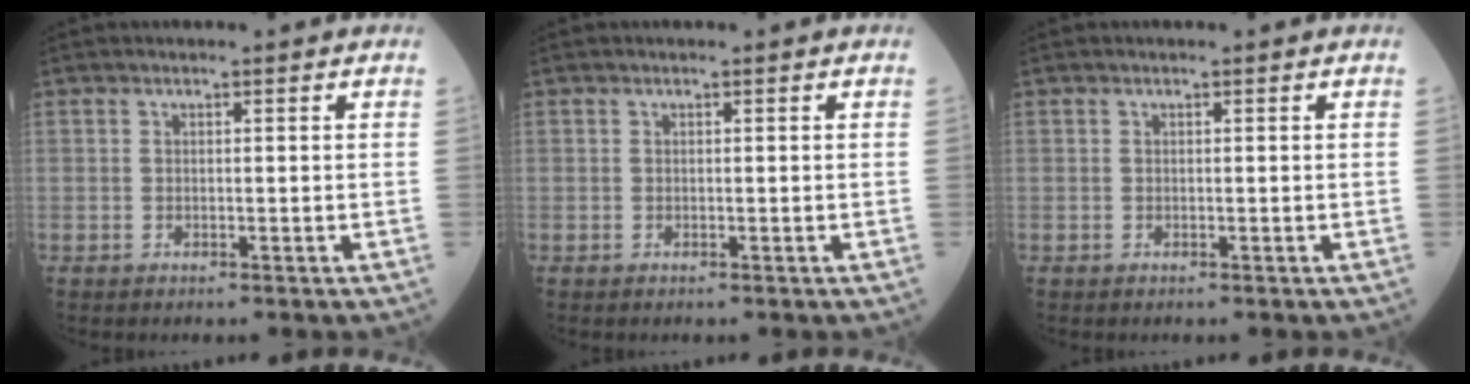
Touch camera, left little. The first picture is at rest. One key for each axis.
{"total": 0.0}
{"total": 0.0}